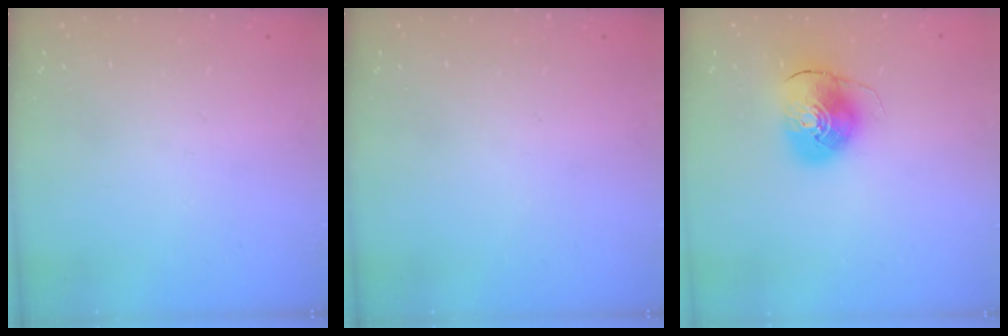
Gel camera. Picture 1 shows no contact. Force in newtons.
{"total": 0.0}
{"total": 9.4, "press": 9.2, "slide": 1.5}